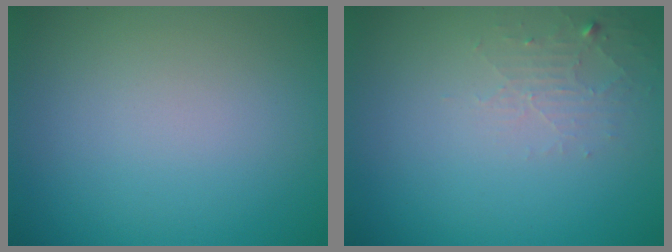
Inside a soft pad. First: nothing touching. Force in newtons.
{"total": 1.7, "press": 1.7, "slide": 0.3}